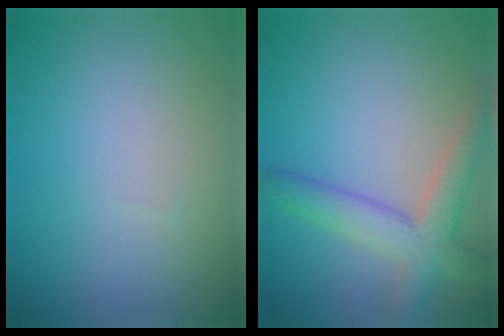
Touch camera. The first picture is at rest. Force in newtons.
{"total": 4.9, "press": 4.9, "slide": 0.3}